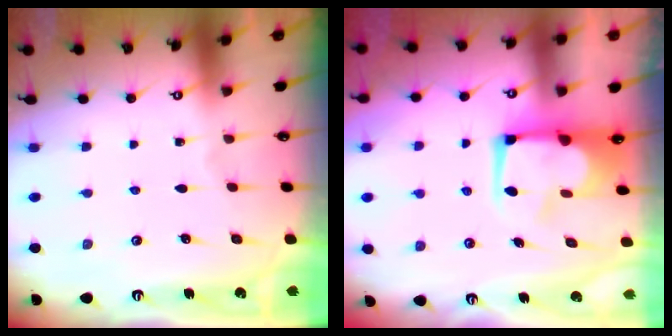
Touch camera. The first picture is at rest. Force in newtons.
{"total": 6.3, "press": 6.3, "slide": 0.8}